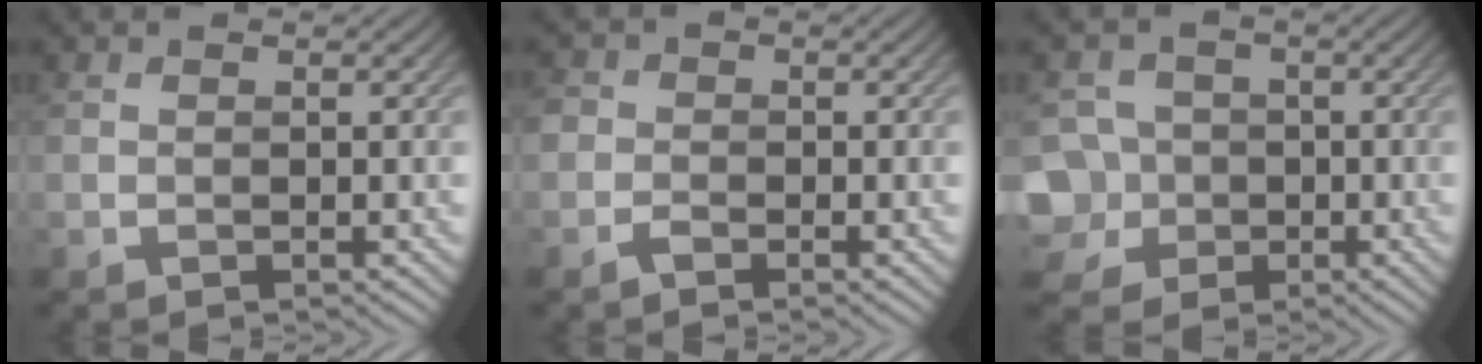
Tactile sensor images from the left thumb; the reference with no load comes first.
{"total": 1.3, "force": [-0.8, 1.0, 0.4], "torque": [0.000, 0.006, -0.029]}
{"total": 8.5, "force": [-2.4, 7.8, 2.4], "torque": [-0.083, -0.019, -0.071]}